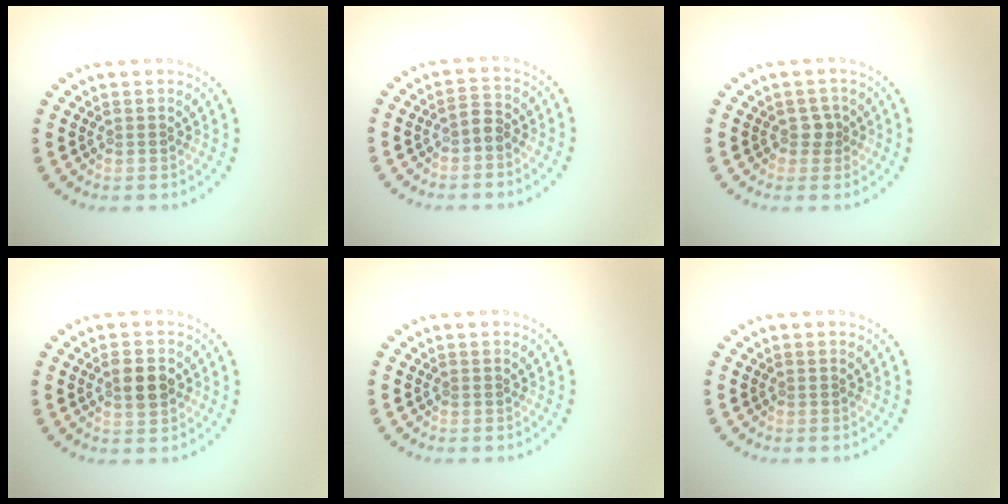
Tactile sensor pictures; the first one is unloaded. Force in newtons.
{"total": 1.3, "press": 1.2, "slide": 0.6}
{"total": 1.3, "press": 1.1, "slide": 0.8}
{"total": 2.7, "press": 2.7, "slide": 0.2}
{"total": 0.0}
{"total": 0.0}